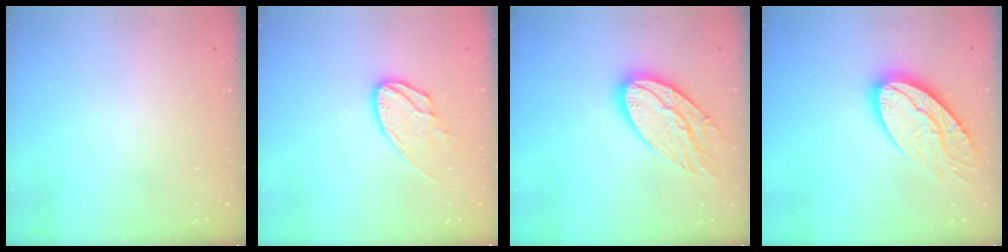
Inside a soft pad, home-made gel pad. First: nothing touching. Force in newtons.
{"total": 11.2, "press": 11.2, "slide": 0.9}
{"total": 16.6, "press": 16.6, "slide": 1.2}
{"total": 16.9, "press": 16.9, "slide": 1.0}